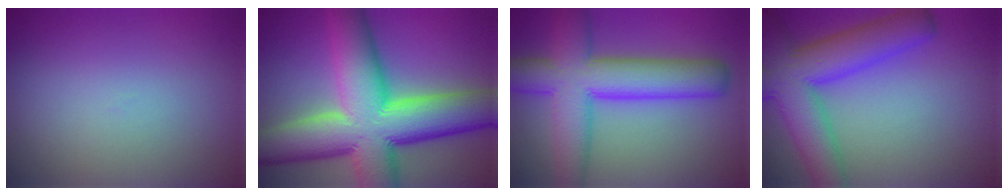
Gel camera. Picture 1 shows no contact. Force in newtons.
{"total": 15.9, "press": 15.9, "slide": 0.8}
{"total": 9.7, "press": 9.7, "slide": 0.2}
{"total": 9.6, "press": 9.6, "slide": 0.4}